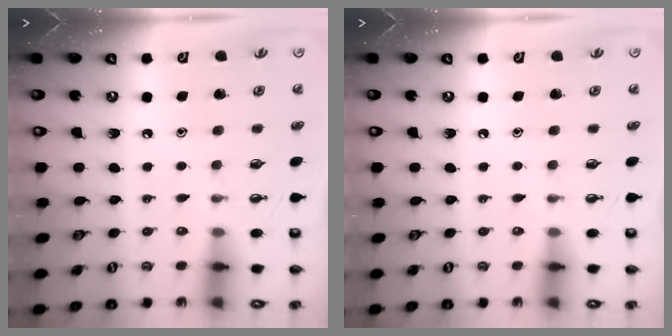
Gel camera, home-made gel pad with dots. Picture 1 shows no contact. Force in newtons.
{"total": 0.0}